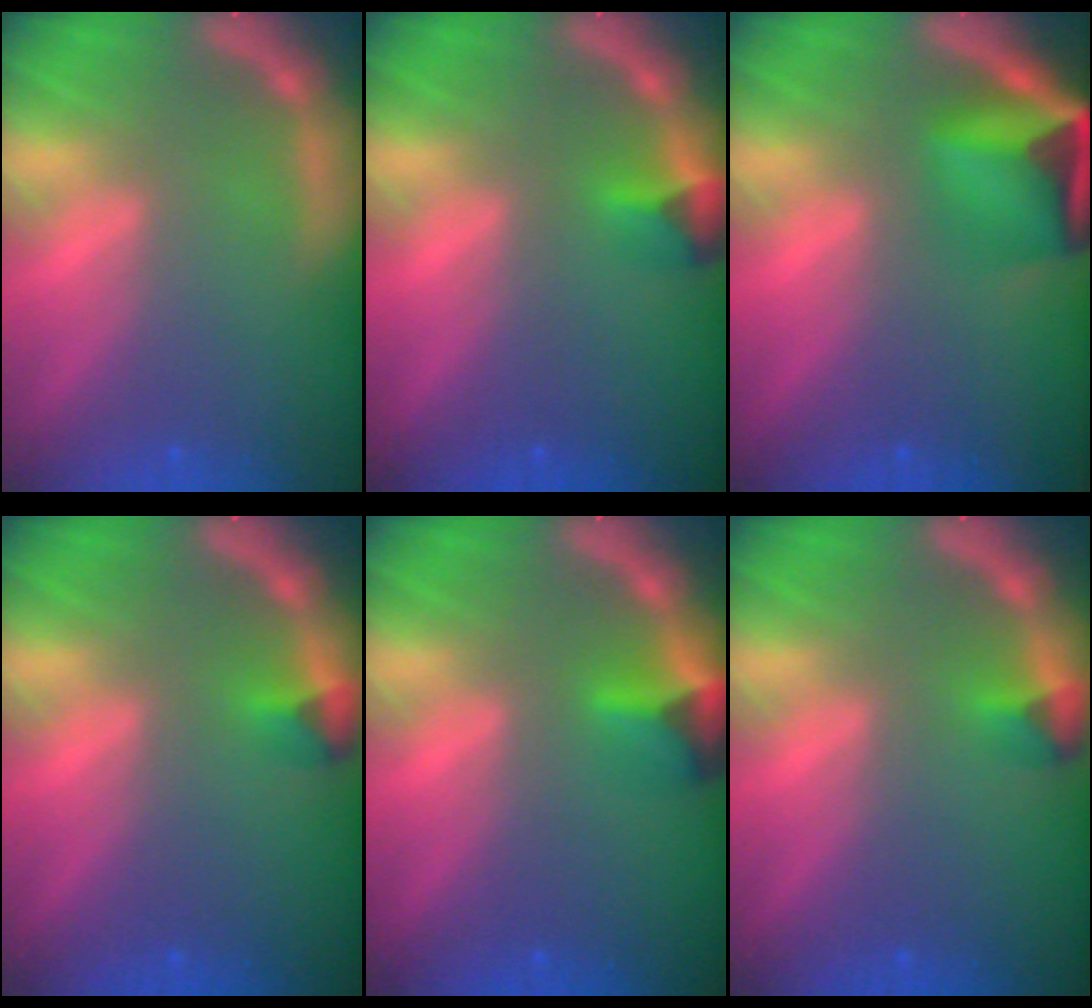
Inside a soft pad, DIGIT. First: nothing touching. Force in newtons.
{"total": 1.9}
{"total": 7.4}
{"total": 1.4}
{"total": 2.9}
{"total": 1.4}